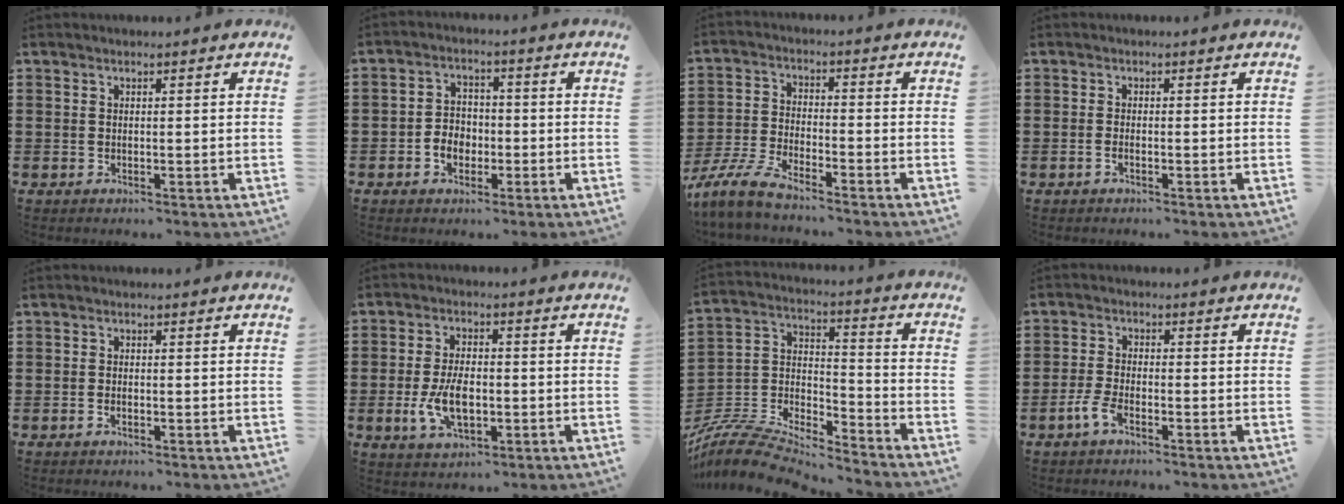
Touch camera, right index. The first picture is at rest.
{"total": 3.9, "force": [-1.5, 3.1, 1.8], "torque": [-0.040, 0.006, -0.030]}
{"total": 6.4, "force": [-5.8, 0.3, 2.7], "torque": [-0.081, -0.011, -0.118]}
{"total": 0.8, "force": [-0.5, 0.1, 0.6], "torque": [-0.012, -0.007, -0.008]}
{"total": 0.9, "force": [-0.5, 0.4, 0.6], "torque": [-0.014, -0.005, -0.009]}
{"total": 7.1, "force": [-1.4, 3.9, 5.8], "torque": [-0.134, -0.004, -0.029]}
{"total": 9.1, "force": [-8.5, 2.0, 2.5], "torque": [-0.064, 0.007, -0.173]}
{"total": 3.2, "force": [-2.1, 0.9, 2.2], "torque": [-0.059, -0.002, -0.046]}